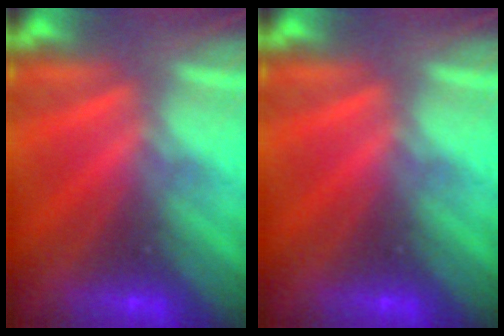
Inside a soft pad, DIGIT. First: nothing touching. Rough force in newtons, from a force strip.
{"total": 0.0}